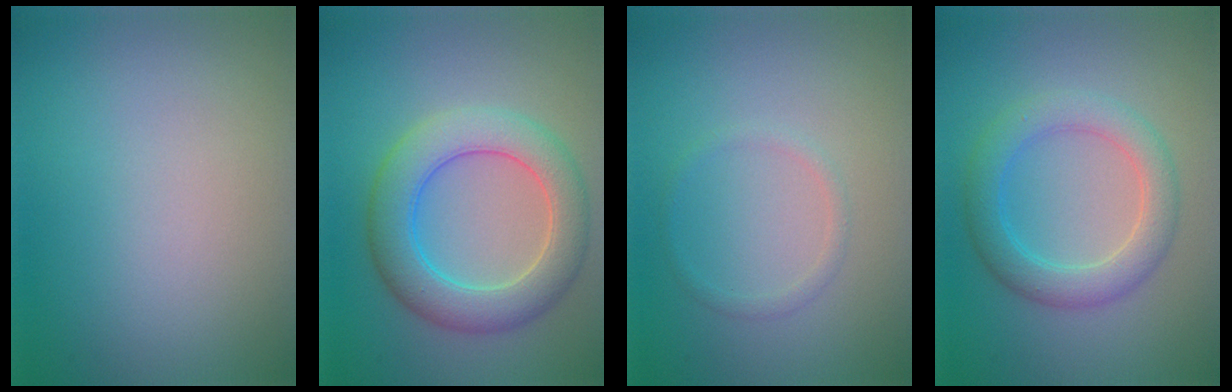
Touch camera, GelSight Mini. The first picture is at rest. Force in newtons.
{"total": 6.4, "press": 6.3, "slide": 0.2}
{"total": 1.0, "press": 1.0, "slide": 0.1}
{"total": 4.2, "press": 4.2, "slide": 0.2}